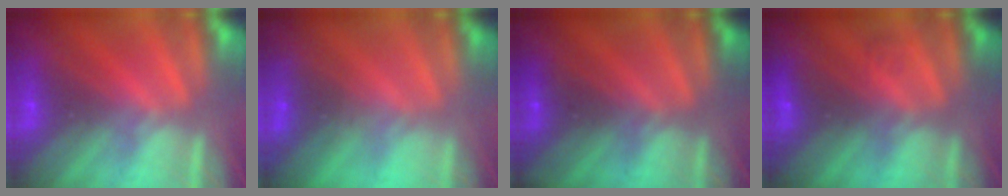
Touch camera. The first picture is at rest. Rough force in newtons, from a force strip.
{"total": 1.6}
{"total": 2.7}
{"total": 1.7}